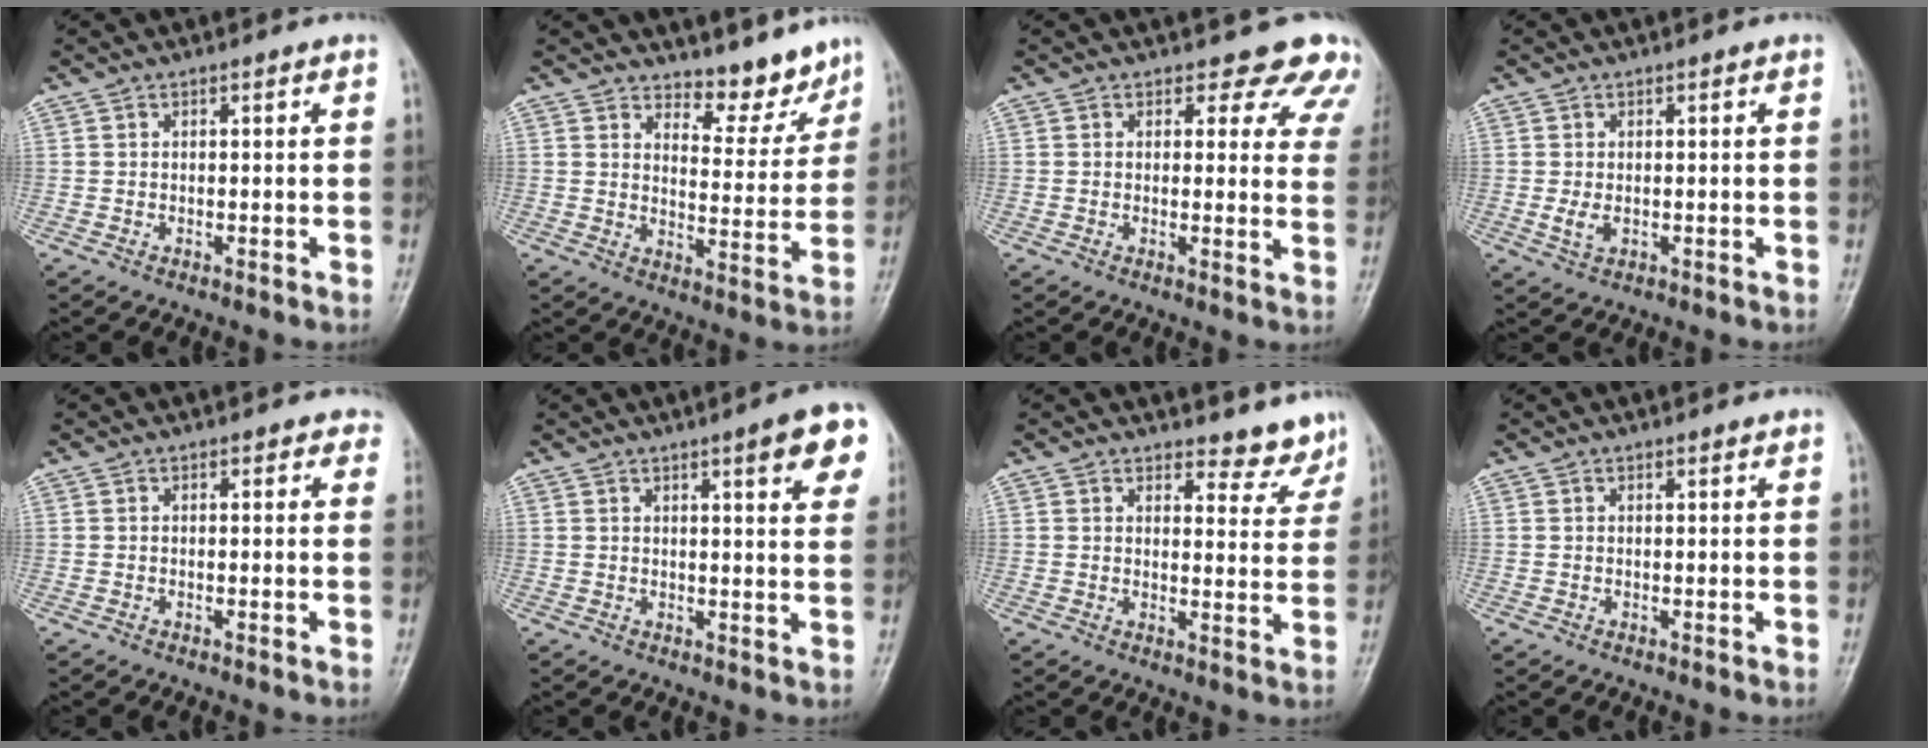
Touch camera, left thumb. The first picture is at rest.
{"total": 7.8, "force": [7.1, 2.8, 1.9], "torque": [0.005, -0.066, 0.107]}
{"total": 9.3, "force": [8.0, 4.4, 2.0], "torque": [0.031, -0.040, 0.059]}
{"total": 2.1, "force": [-0.2, 1.3, 1.7], "torque": [-0.035, -0.006, -0.001]}
{"total": 2.1, "force": [1.5, 1.3, 0.7], "torque": [0.020, -0.004, 0.002]}
{"total": 9.3, "force": [4.7, 1.8, 7.8], "torque": [-0.077, -0.014, 0.053]}
{"total": 6.2, "force": [5.7, 2.2, 0.4], "torque": [0.022, -0.051, 0.061]}
{"total": 0.6, "force": [0.5, 0.1, 0.2], "torque": [-0.006, -0.004, 0.008]}